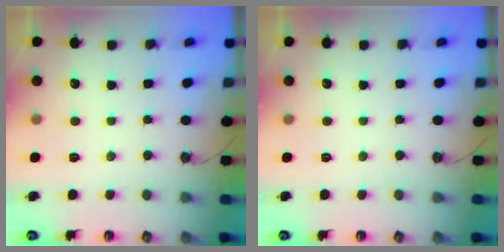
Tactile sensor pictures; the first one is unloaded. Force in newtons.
{"total": 0.0}